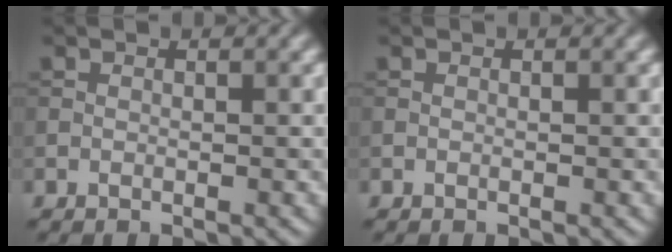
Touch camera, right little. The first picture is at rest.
{"total": 0.0}